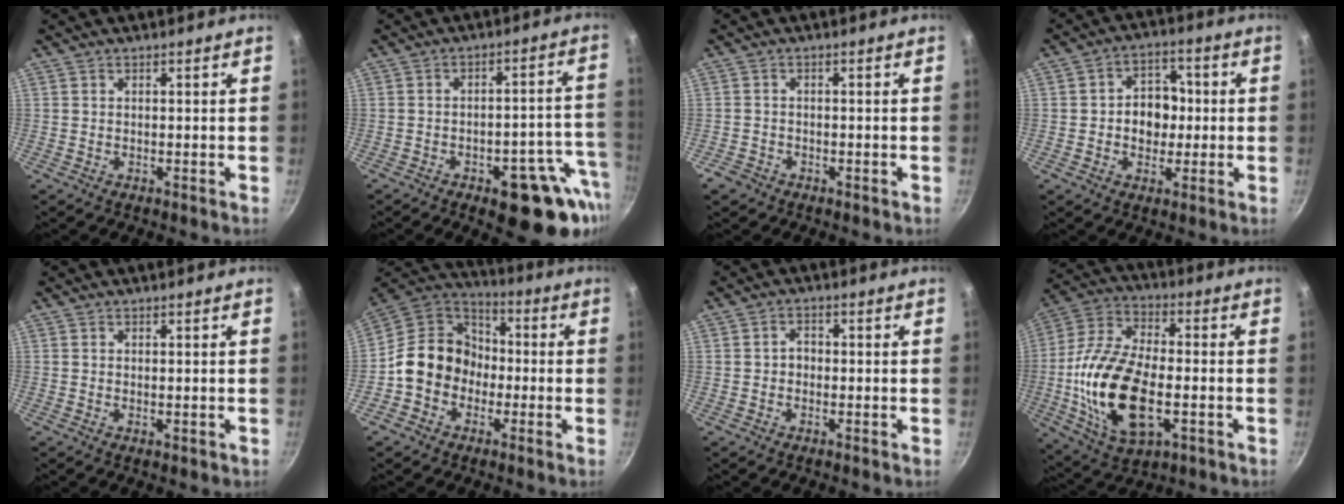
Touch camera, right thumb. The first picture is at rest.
{"total": 16.0, "force": [-7.6, 6.9, 12.2], "torque": [-0.089, 0.043, -0.093]}
{"total": 2.5, "force": [-1.6, 1.8, 0.7], "torque": [-0.013, 0.016, -0.026]}
{"total": 8.5, "force": [-0.2, 6.8, 5.1], "torque": [-0.029, 0.011, -0.009]}
{"total": 0.6, "force": [0.0, 0.2, 0.6], "torque": [-0.006, -0.003, -0.001]}
{"total": 13.5, "force": [-2.6, 11.7, 6.3], "torque": [-0.060, 0.047, -0.063]}
{"total": 3.0, "force": [-0.2, 2.3, 1.8], "torque": [-0.012, 0.013, -0.006]}
{"total": 21.2, "force": [-3.7, 11.0, 17.7], "torque": [-0.346, 0.018, -0.071]}